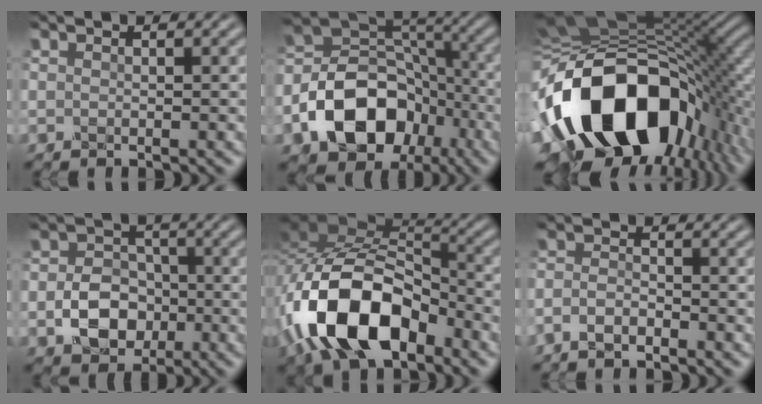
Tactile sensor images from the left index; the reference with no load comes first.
{"total": 11.7, "force": [-5.2, 8.1, 6.6], "torque": [-0.116, 0.005, -0.094]}
{"total": 18.6, "force": [-6.2, 11.9, 12.9], "torque": [-0.238, -0.009, -0.104]}
{"total": 5.2, "force": [-1.7, 4.0, 3.0], "torque": [-0.050, -0.002, -0.030]}
{"total": 13.0, "force": [-6.2, 6.7, 9.3], "torque": [-0.190, 0.002, -0.124]}
{"total": 1.9, "force": [-1.6, 0.5, 1.0], "torque": [-0.024, 0.004, -0.037]}